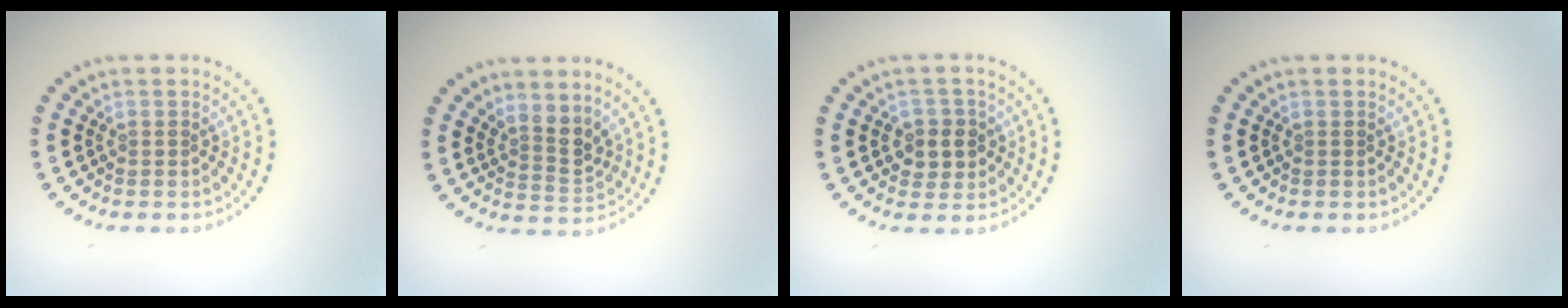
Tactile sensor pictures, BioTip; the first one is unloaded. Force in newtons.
{"total": 2.6, "press": 1.9, "slide": 1.7}
{"total": 2.8, "press": 2.6, "slide": 0.9}
{"total": 0.0}